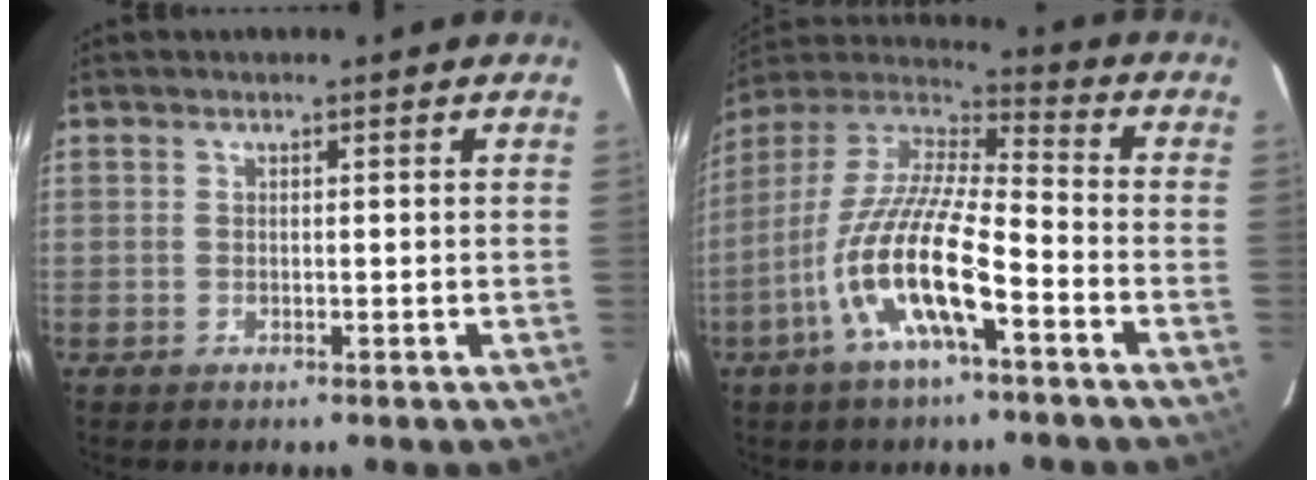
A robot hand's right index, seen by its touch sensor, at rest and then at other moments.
{"total": 17.0, "force": [-7.4, 3.9, 14.8], "torque": [-0.281, -0.021, -0.147]}